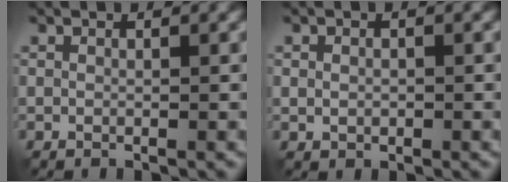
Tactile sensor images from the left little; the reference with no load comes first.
{"total": 1.0, "force": [-0.1, 0.9, 0.5], "torque": [-0.007, -0.002, -0.001]}